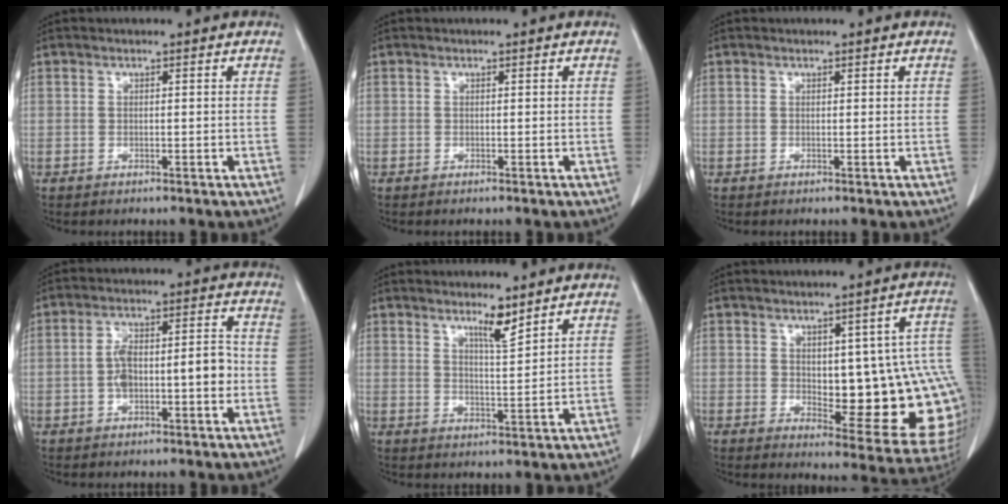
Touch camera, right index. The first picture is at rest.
{"total": 0.0}
{"total": 0.0}
{"total": 8.4, "force": [-1.5, 2.8, 7.8], "torque": [-0.140, 0.029, -0.025]}
{"total": 4.0, "force": [3.0, 0.1, 2.6], "torque": [-0.048, -0.009, 0.056]}
{"total": 15.3, "force": [-0.2, 5.2, 14.4], "torque": [-0.131, 0.013, 0.015]}